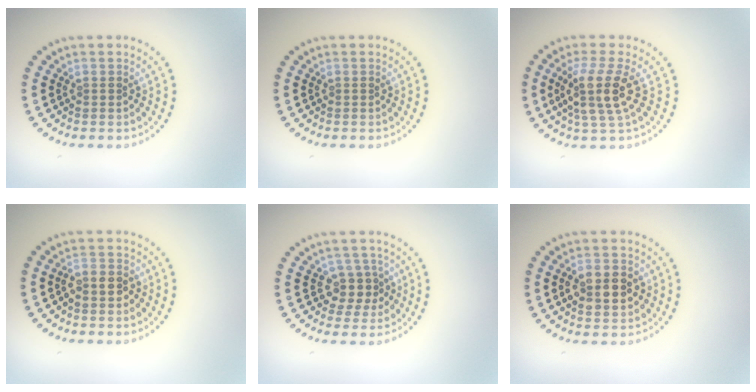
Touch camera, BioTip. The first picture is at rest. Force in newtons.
{"total": 0.0}
{"total": 3.9, "press": 3.1, "slide": 2.4}
{"total": 2.0, "press": 1.8, "slide": 0.8}
{"total": 2.4, "press": 1.9, "slide": 1.5}
{"total": 3.9, "press": 3.9, "slide": 0.2}